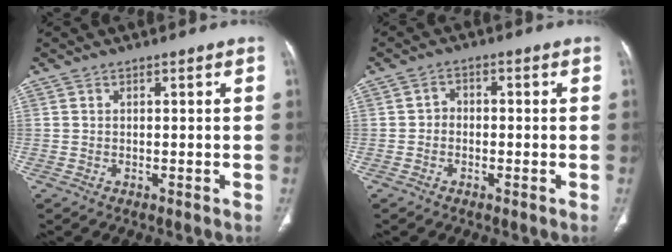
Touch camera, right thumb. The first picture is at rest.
{"total": 2.3, "force": [-0.6, 1.9, 1.1], "torque": [-0.005, 0.011, -0.019]}